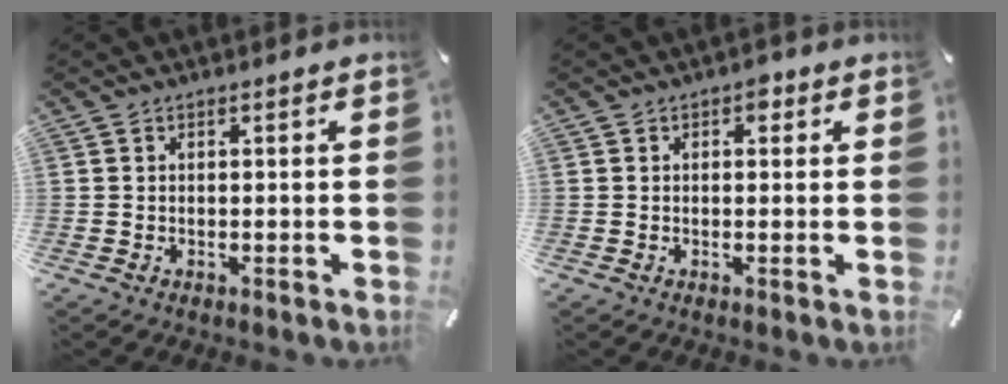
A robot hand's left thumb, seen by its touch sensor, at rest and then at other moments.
{"total": 2.0, "force": [0.6, 1.5, 1.2], "torque": [-0.011, 0.001, 0.005]}